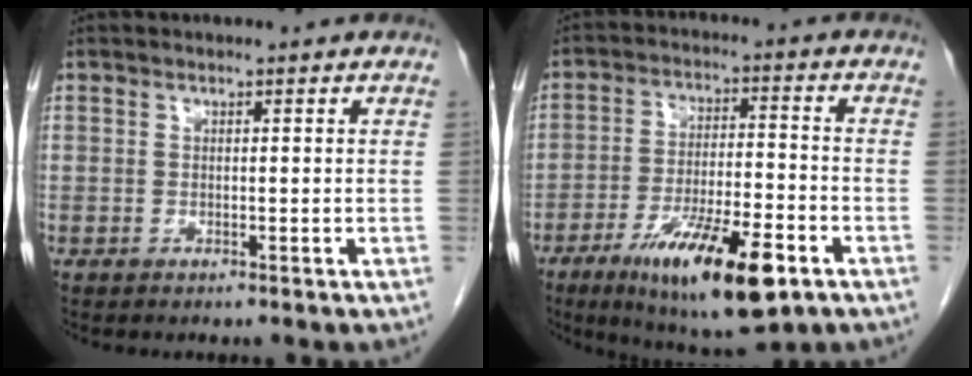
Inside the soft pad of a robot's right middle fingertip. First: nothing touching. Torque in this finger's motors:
{"motor_torque": [1.21, -0.93, 0.32, 0.19]}